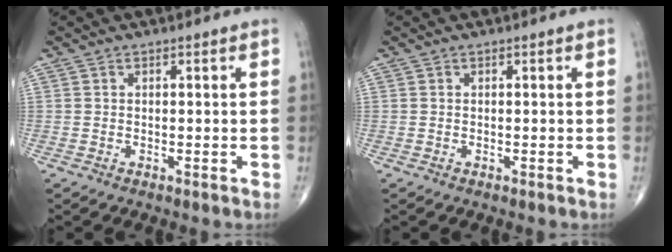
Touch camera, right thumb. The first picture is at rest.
{"total": 0.0}